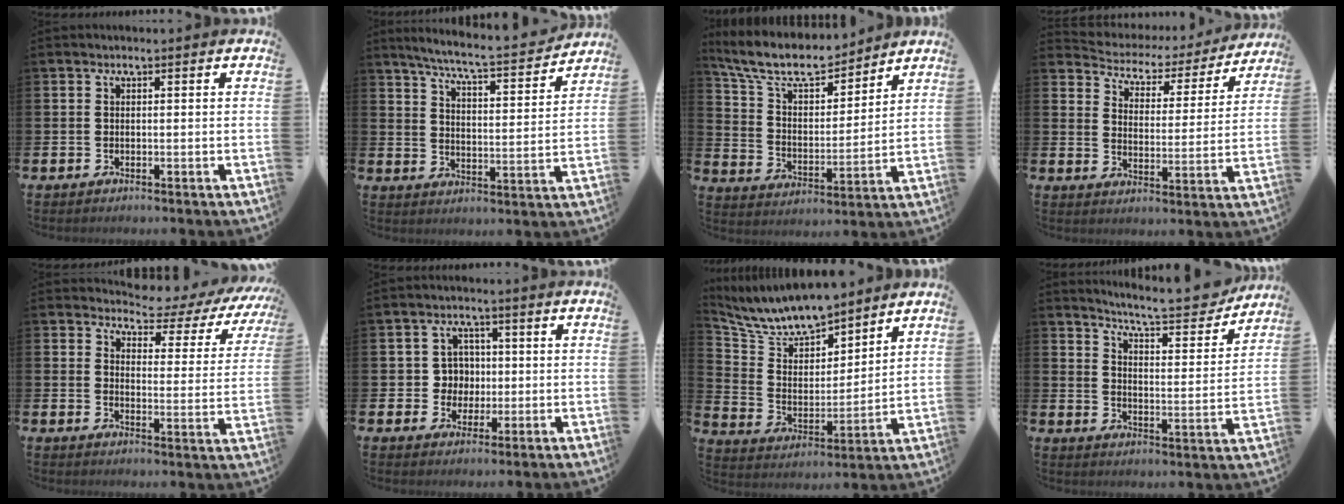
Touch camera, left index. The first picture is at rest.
{"total": 6.5, "force": [6.0, -0.1, 2.4], "torque": [-0.068, -0.047, 0.098]}
{"total": 10.0, "force": [9.0, 2.8, 3.4], "torque": [-0.107, -0.055, 0.161]}
{"total": 3.8, "force": [3.3, 1.8, 0.4], "torque": [-0.031, -0.031, 0.045]}
{"total": 3.7, "force": [3.3, 1.5, 0.8], "torque": [-0.021, -0.040, 0.043]}
{"total": 4.2, "force": [0.4, 4.1, 0.8], "torque": [-0.020, 0.009, 0.000]}
{"total": 9.2, "force": [8.8, 2.1, 1.7], "torque": [-0.080, -0.060, 0.160]}
{"total": 7.7, "force": [7.4, 0.4, 2.1], "torque": [-0.055, -0.058, 0.122]}